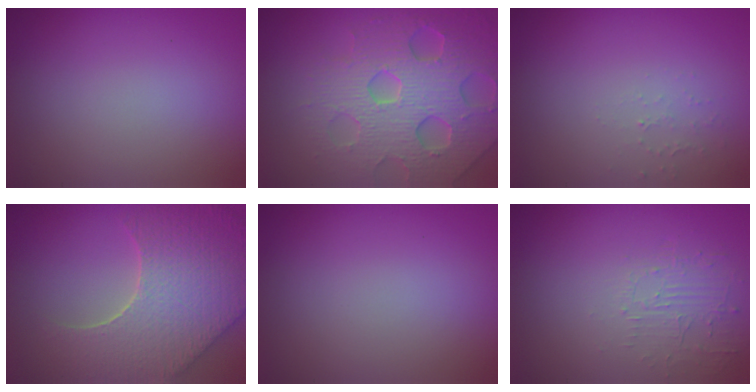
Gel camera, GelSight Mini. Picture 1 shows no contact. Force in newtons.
{"total": 7.3, "press": 7.2, "slide": 1.5}
{"total": 0.8, "press": 0.8, "slide": 0.3}
{"total": 9.1, "press": 6.4, "slide": 6.5}
{"total": 0.0}
{"total": 1.6, "press": 0.3, "slide": 1.6}